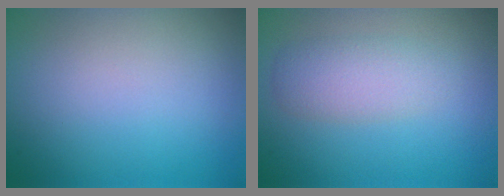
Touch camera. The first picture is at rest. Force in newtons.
{"total": 3.0, "press": 3.0, "slide": 0.1}